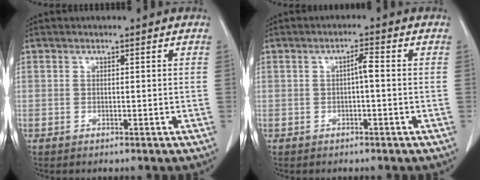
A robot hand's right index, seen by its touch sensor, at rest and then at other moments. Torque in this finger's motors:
{"motor_torque": [0.21, -0.16, 0.03, 0.03]}